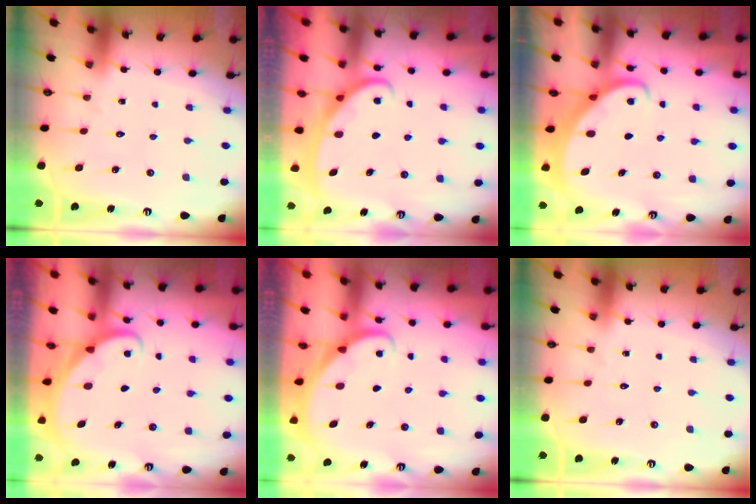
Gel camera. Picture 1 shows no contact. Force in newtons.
{"total": 3.0, "press": 3.0, "slide": 0.4}
{"total": 2.6, "press": 2.6, "slide": 0.3}
{"total": 1.8, "press": 1.8, "slide": 0.1}
{"total": 1.9, "press": 1.9, "slide": 0.1}
{"total": 0.0}